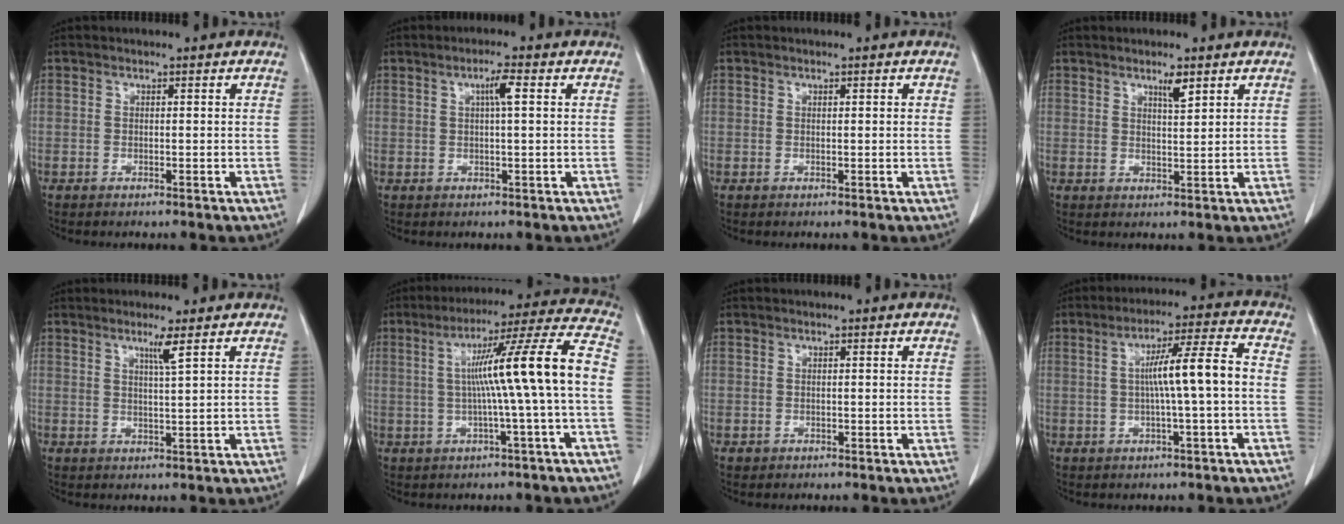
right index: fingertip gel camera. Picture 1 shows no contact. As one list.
[{"total": 2.9, "force": [0.9, 0.2, 2.8], "torque": [-0.048, 0.004, 0.013]}, {"total": 0.6, "force": [0.3, 0.2, 0.6], "torque": [-0.009, 0.001, 0.003]}, {"total": 2.7, "force": [1.8, 0.3, 2.0], "torque": [-0.036, -0.003, 0.032]}, {"total": 2.6, "force": [1.5, -0.7, 2.0], "torque": [-0.038, -0.008, 0.029]}, {"total": 13.5, "force": [-0.5, -1.6, 13.4], "torque": [-0.200, 0.023, -0.009]}, {"total": 0.5, "force": [-0.1, 0.5, 0.0], "torque": [-0.001, 0.003, -0.002]}, {"total": 8.2, "force": [-0.4, -0.4, 8.2], "torque": [-0.135, 0.016, -0.006]}]